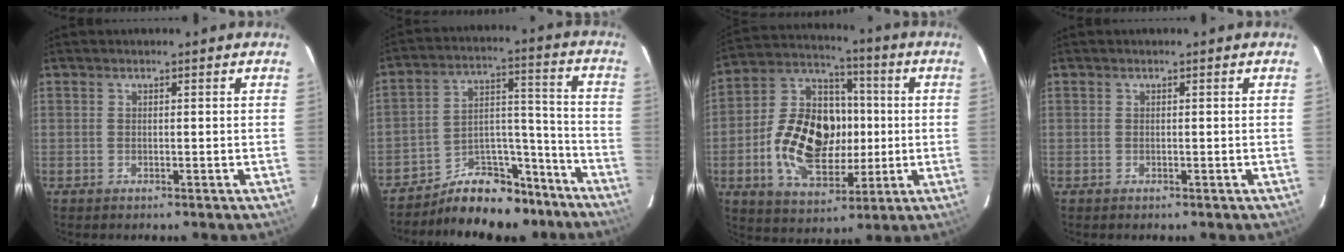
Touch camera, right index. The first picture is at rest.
{"total": 14.4, "force": [-12.0, 6.7, 4.2], "torque": [-0.063, 0.061, -0.172]}
{"total": 18.8, "force": [-2.1, 12.5, 13.8], "torque": [-0.280, 0.025, -0.025]}
{"total": 0.0}